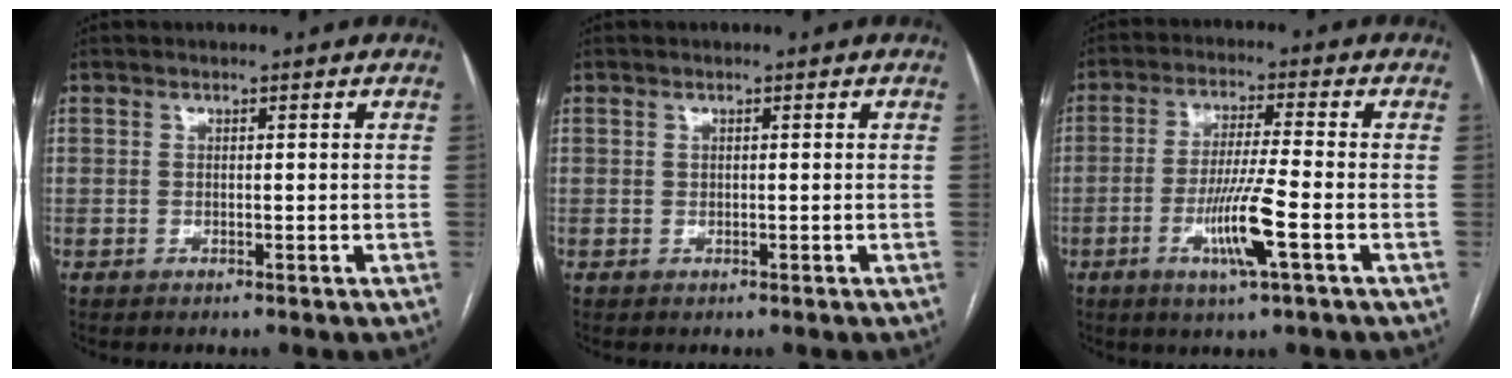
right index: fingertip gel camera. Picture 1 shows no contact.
{"total": 0.0}
{"total": 8.7, "force": [-3.0, -0.4, 8.1], "torque": [-0.156, -0.011, -0.056]}